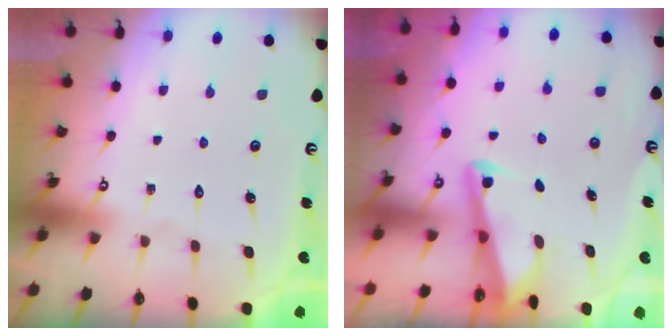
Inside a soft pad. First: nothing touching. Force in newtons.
{"total": 2.7, "press": 2.7, "slide": 0.3}